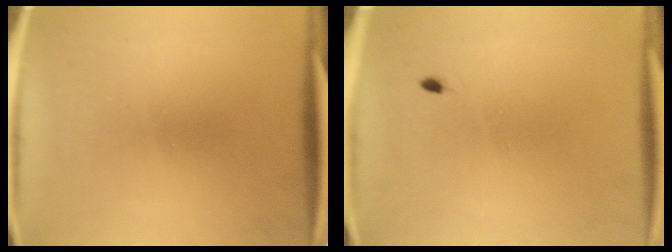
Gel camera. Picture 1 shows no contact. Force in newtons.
{"total": 0.5}